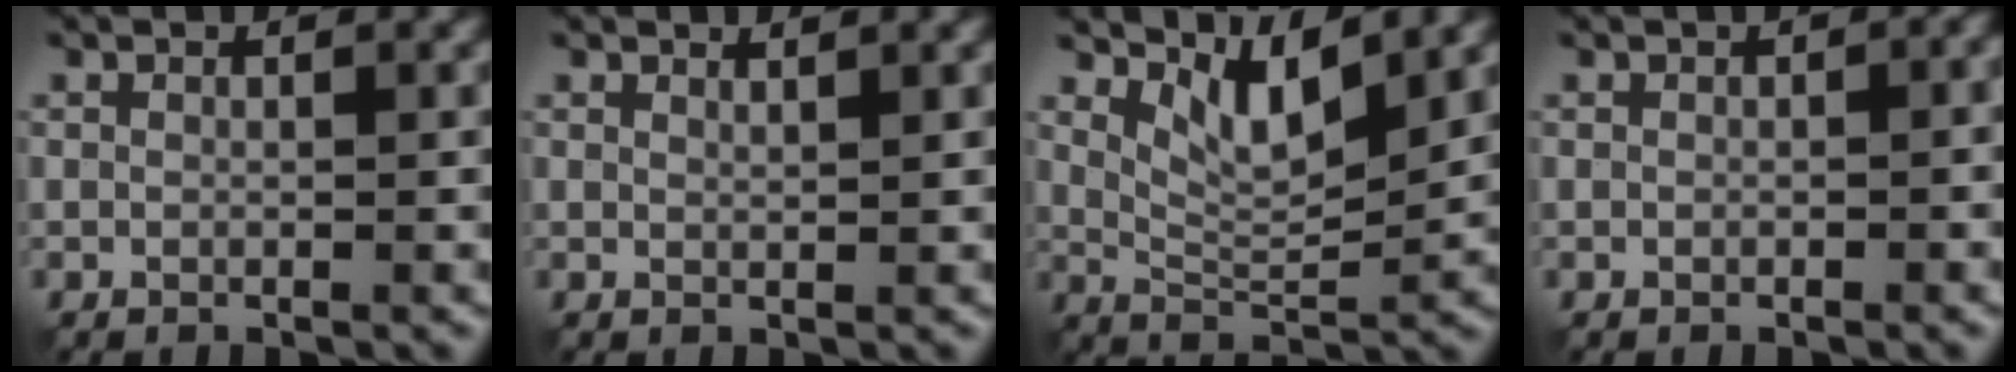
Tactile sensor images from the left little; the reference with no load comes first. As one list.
[{"total": 1.1, "force": [1.0, 0.2, 0.5], "torque": [-0.002, 0.003, 0.013]}, {"total": 4.7, "force": [2.3, 1.8, 3.7], "torque": [-0.072, -0.011, 0.046]}, {"total": 2.6, "force": [0.6, 1.3, 2.1], "torque": [-0.022, 0.008, 0.013]}]